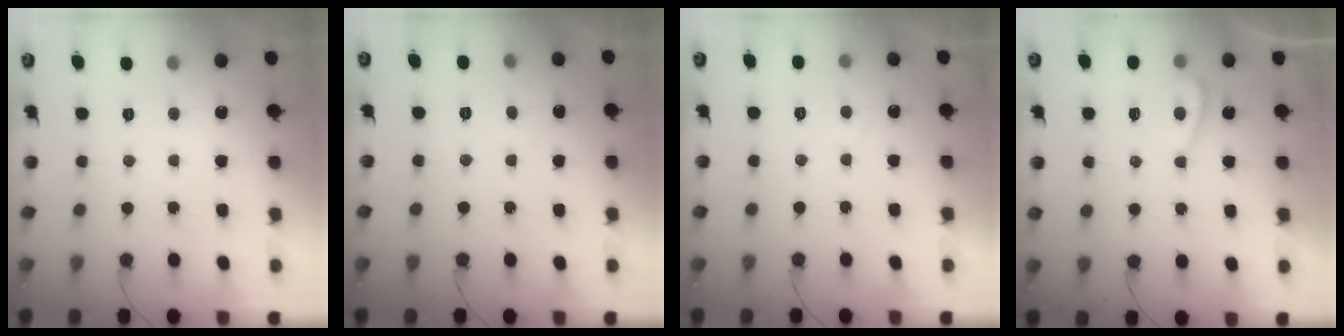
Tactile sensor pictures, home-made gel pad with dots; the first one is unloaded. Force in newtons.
{"total": 1.8, "press": 1.6, "slide": 0.6}
{"total": 2.0, "press": 2.0, "slide": 0.6}
{"total": 3.7, "press": 3.7, "slide": 0.5}